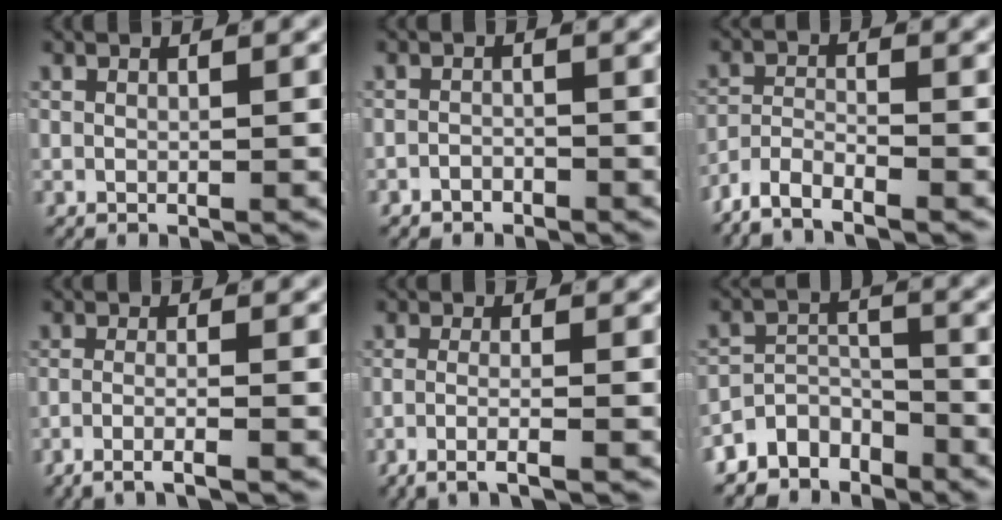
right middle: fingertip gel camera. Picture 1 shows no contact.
{"total": 1.6, "force": [-1.5, 0.5, 0.0], "torque": [0.005, -0.003, -0.025]}
{"total": 4.2, "force": [-3.5, 1.6, 1.8], "torque": [-0.028, -0.004, -0.068]}
{"total": 3.2, "force": [-2.6, 0.1, 1.9], "torque": [-0.037, -0.009, -0.043]}
{"total": 3.3, "force": [-2.4, 0.1, 2.2], "torque": [-0.046, -0.011, -0.039]}
{"total": 7.5, "force": [-5.5, 4.4, 2.6], "torque": [-0.026, -0.010, -0.101]}